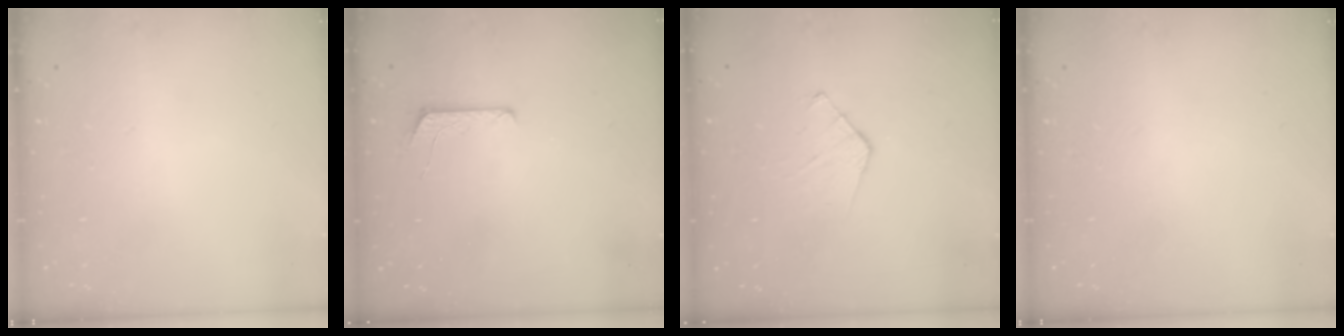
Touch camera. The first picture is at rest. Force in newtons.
{"total": 6.1, "press": 6.1, "slide": 0.5}
{"total": 3.8, "press": 3.7, "slide": 0.3}
{"total": 0.0}